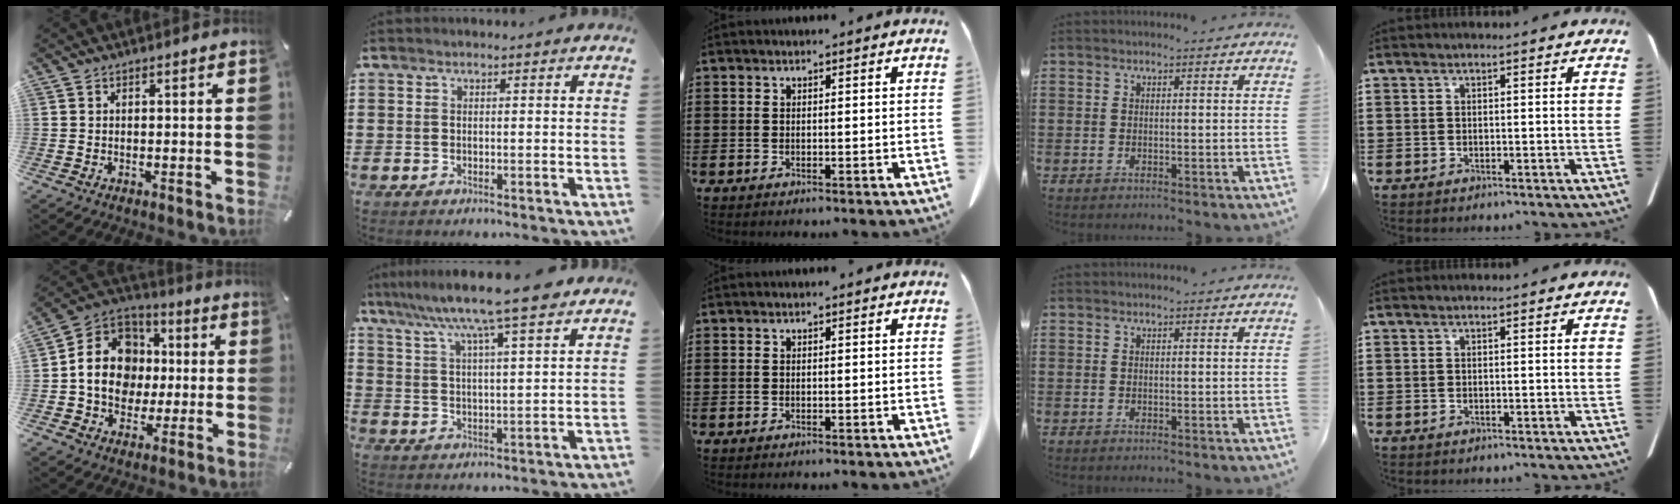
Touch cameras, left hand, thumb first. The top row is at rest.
{"thumb": {"total": 15.1, "force": [-0.9, 13.2, 7.2], "torque": [-0.149, 0.013, -0.015]}, "index": {"total": 9.2, "force": [7.6, -0.4, 5.1], "torque": [-0.117, -0.036, 0.124]}}